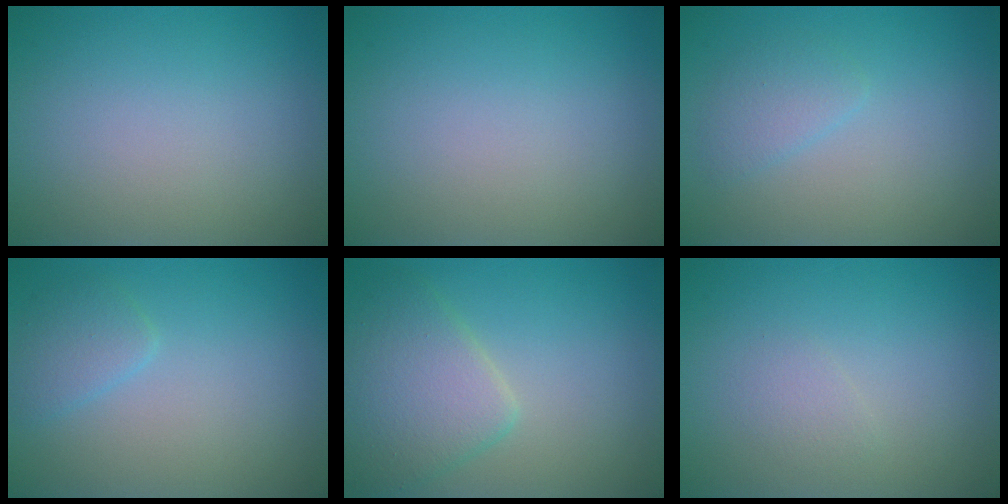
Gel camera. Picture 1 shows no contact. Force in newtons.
{"total": 0.0}
{"total": 1.6, "press": 1.6, "slide": 0.1}
{"total": 1.8, "press": 1.8, "slide": 0.1}
{"total": 4.7, "press": 4.7, "slide": 0.1}
{"total": 0.9, "press": 0.9, "slide": 0.0}